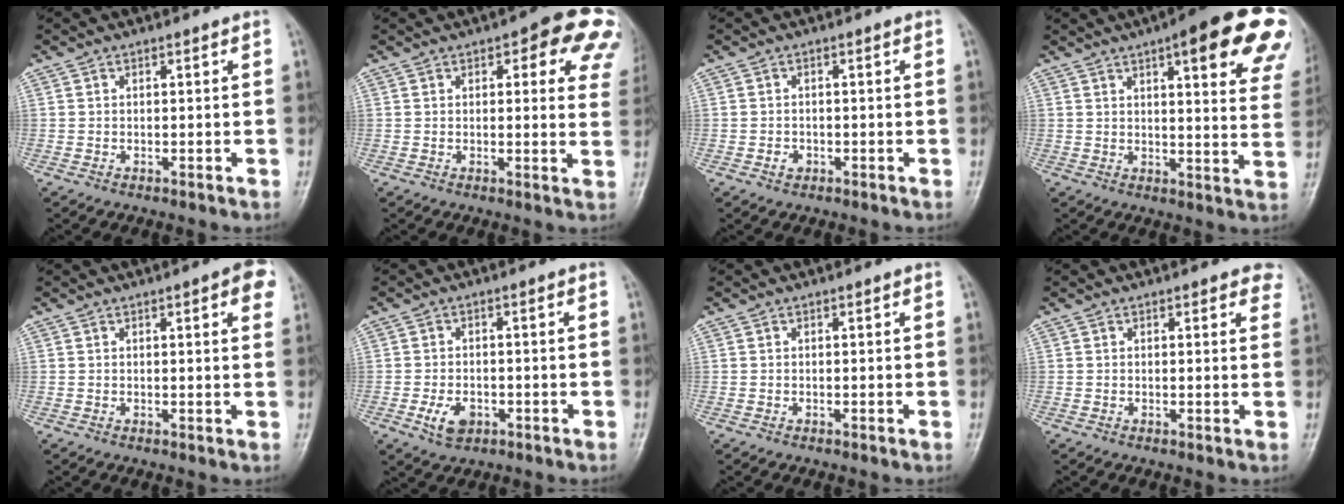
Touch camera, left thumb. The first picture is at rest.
{"total": 12.8, "force": [6.3, 5.1, 9.8], "torque": [-0.066, -0.018, 0.057]}
{"total": 1.5, "force": [-0.7, 1.2, 0.6], "torque": [-0.006, 0.004, -0.010]}
{"total": 21.2, "force": [11.2, 5.5, 17.2], "torque": [-0.189, -0.027, 0.126]}
{"total": 4.9, "force": [2.2, 1.3, 4.2], "torque": [-0.038, -0.001, 0.019]}
{"total": 4.5, "force": [-1.8, 2.9, 2.9], "torque": [-0.051, 0.003, -0.027]}
{"total": 0.0}
{"total": 3.2, "force": [2.3, 1.4, 1.6], "torque": [0.008, -0.005, 0.017]}